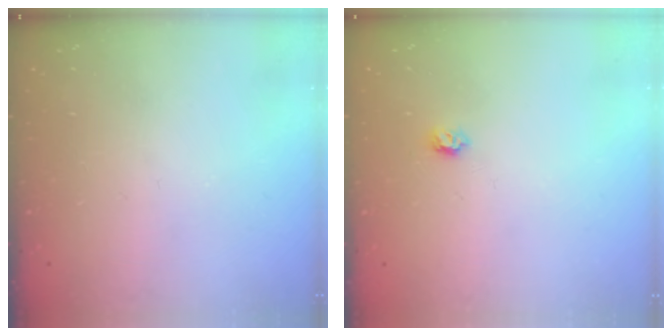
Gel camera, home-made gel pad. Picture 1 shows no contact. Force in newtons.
{"total": 4.0, "press": 3.9, "slide": 0.6}